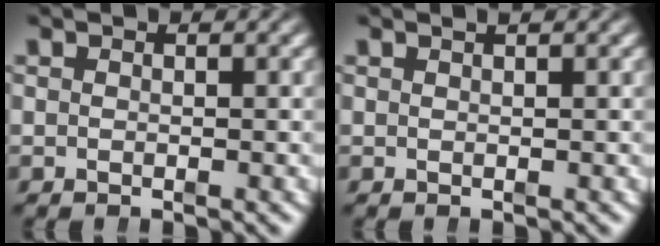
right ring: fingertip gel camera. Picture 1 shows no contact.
{"total": 1.0, "force": [0.6, -0.7, 0.5], "torque": [0.001, 0.004, 0.010]}